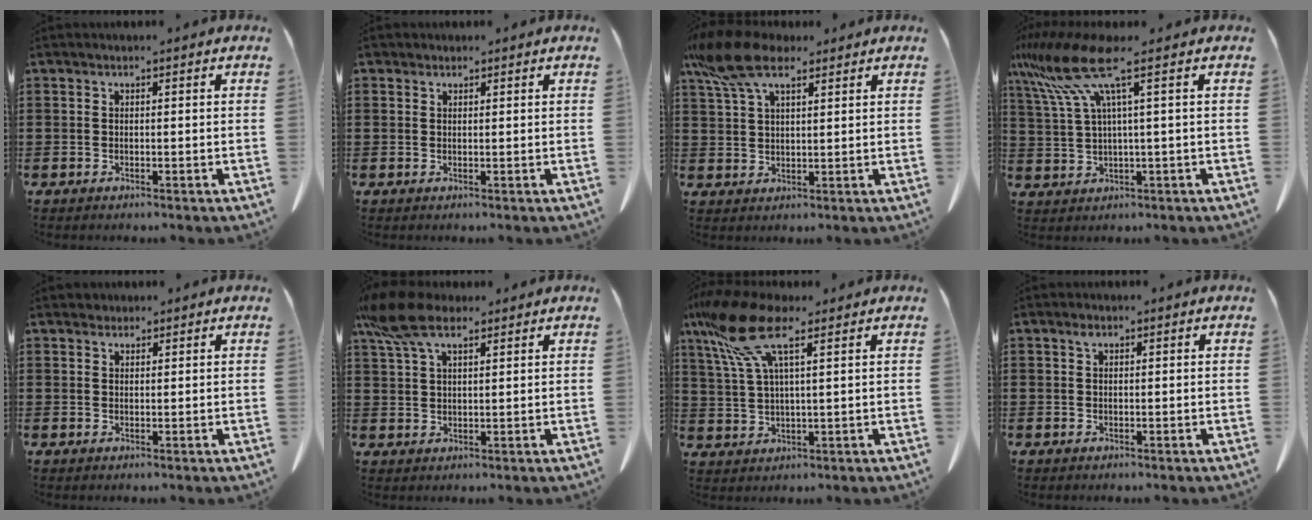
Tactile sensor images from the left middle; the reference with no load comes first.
{"total": 0.9, "force": [0.7, 0.4, 0.2], "torque": [-0.007, 0.001, 0.015]}
{"total": 9.2, "force": [6.0, 3.4, 6.1], "torque": [-0.145, -0.009, 0.109]}
{"total": 10.2, "force": [4.7, 1.5, 8.9], "torque": [-0.227, -0.033, 0.070]}
{"total": 1.4, "force": [1.2, 0.6, 0.2], "torque": [0.002, -0.003, 0.023]}
{"total": 8.2, "force": [5.4, 3.1, 5.4], "torque": [-0.131, -0.008, 0.098]}
{"total": 11.1, "force": [6.6, 2.9, 8.5], "torque": [-0.202, -0.015, 0.117]}
{"total": 1.1, "force": [0.5, 0.6, 0.7], "torque": [-0.009, 0.000, 0.008]}